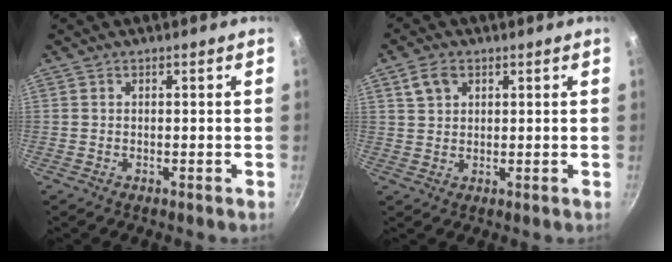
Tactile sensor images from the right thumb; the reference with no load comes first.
{"total": 4.4, "force": [2.0, 3.0, 2.4], "torque": [-0.032, 0.001, 0.038]}